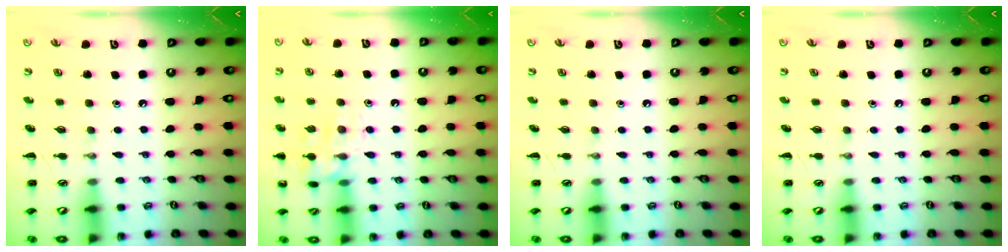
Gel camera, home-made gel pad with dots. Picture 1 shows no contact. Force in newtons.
{"total": 12.5, "press": 12.5, "slide": 0.6}
{"total": 0.0}
{"total": 0.0}